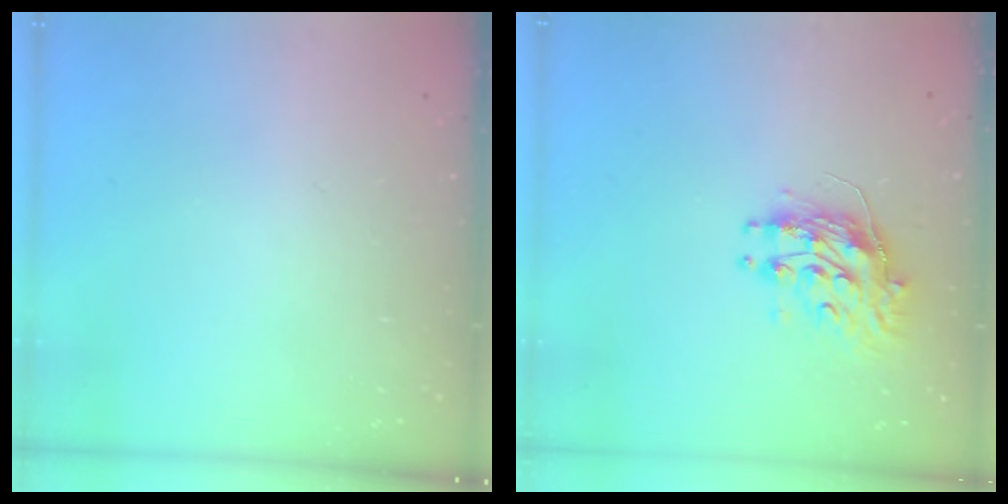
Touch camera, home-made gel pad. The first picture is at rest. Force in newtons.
{"total": 9.6, "press": 9.6, "slide": 0.3}